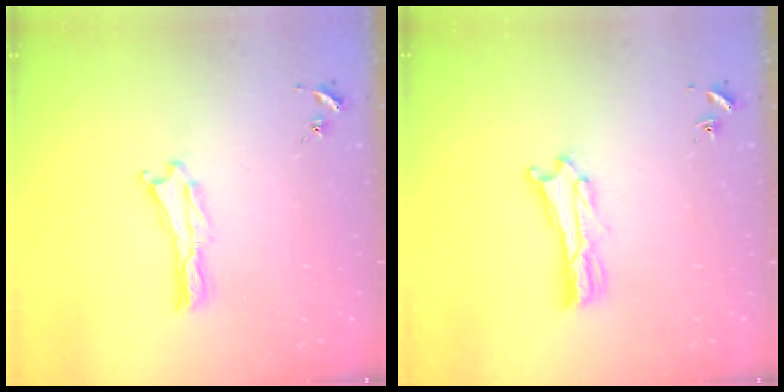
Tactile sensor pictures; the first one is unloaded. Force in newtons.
{"total": 2.5, "press": 2.5, "slide": 0.1}